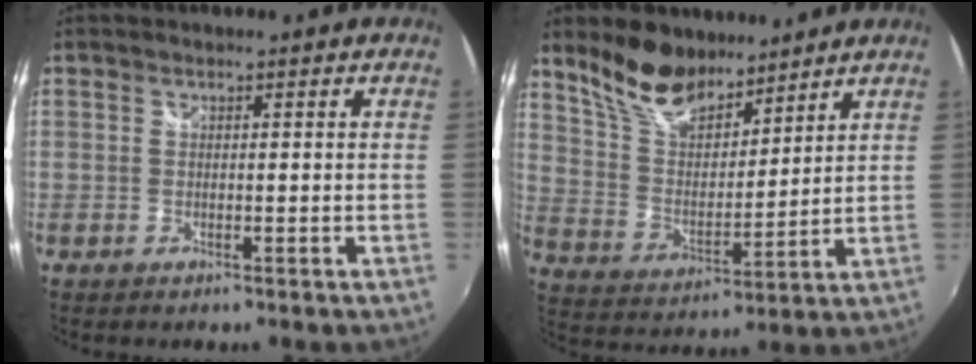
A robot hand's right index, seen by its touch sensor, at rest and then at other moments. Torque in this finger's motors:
{"motor_torque": [0.64, 0.64, 0.23, 0.08]}